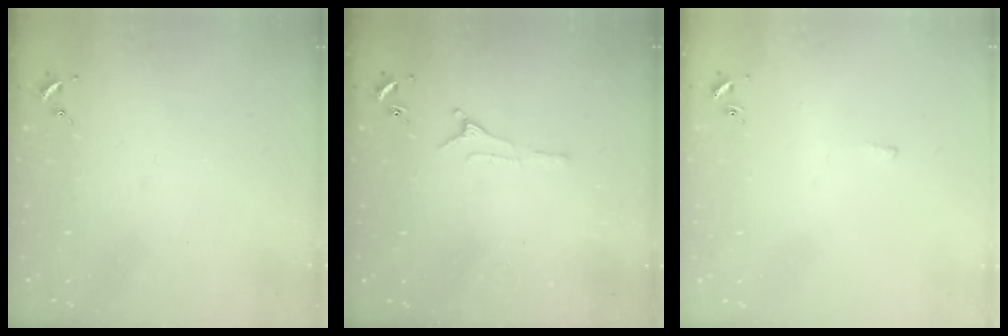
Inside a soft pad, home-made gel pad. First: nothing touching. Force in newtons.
{"total": 4.6, "press": 4.6, "slide": 0.3}
{"total": 2.2, "press": 2.2, "slide": 0.5}